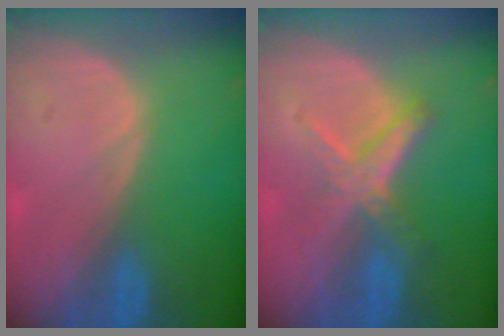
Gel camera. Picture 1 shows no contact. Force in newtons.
{"total": 5.9, "press": 5.4, "slide": 2.2}